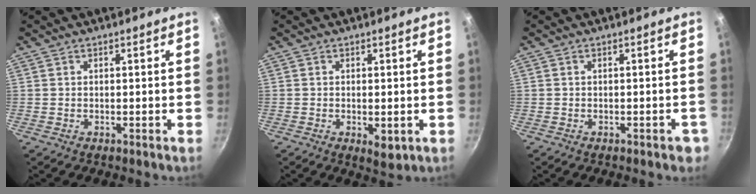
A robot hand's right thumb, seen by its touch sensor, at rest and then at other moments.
{"total": 3.5, "force": [-0.8, 1.6, 3.1], "torque": [-0.046, -0.011, -0.007]}
{"total": 2.5, "force": [-1.3, 1.2, 1.9], "torque": [-0.009, 0.015, -0.006]}